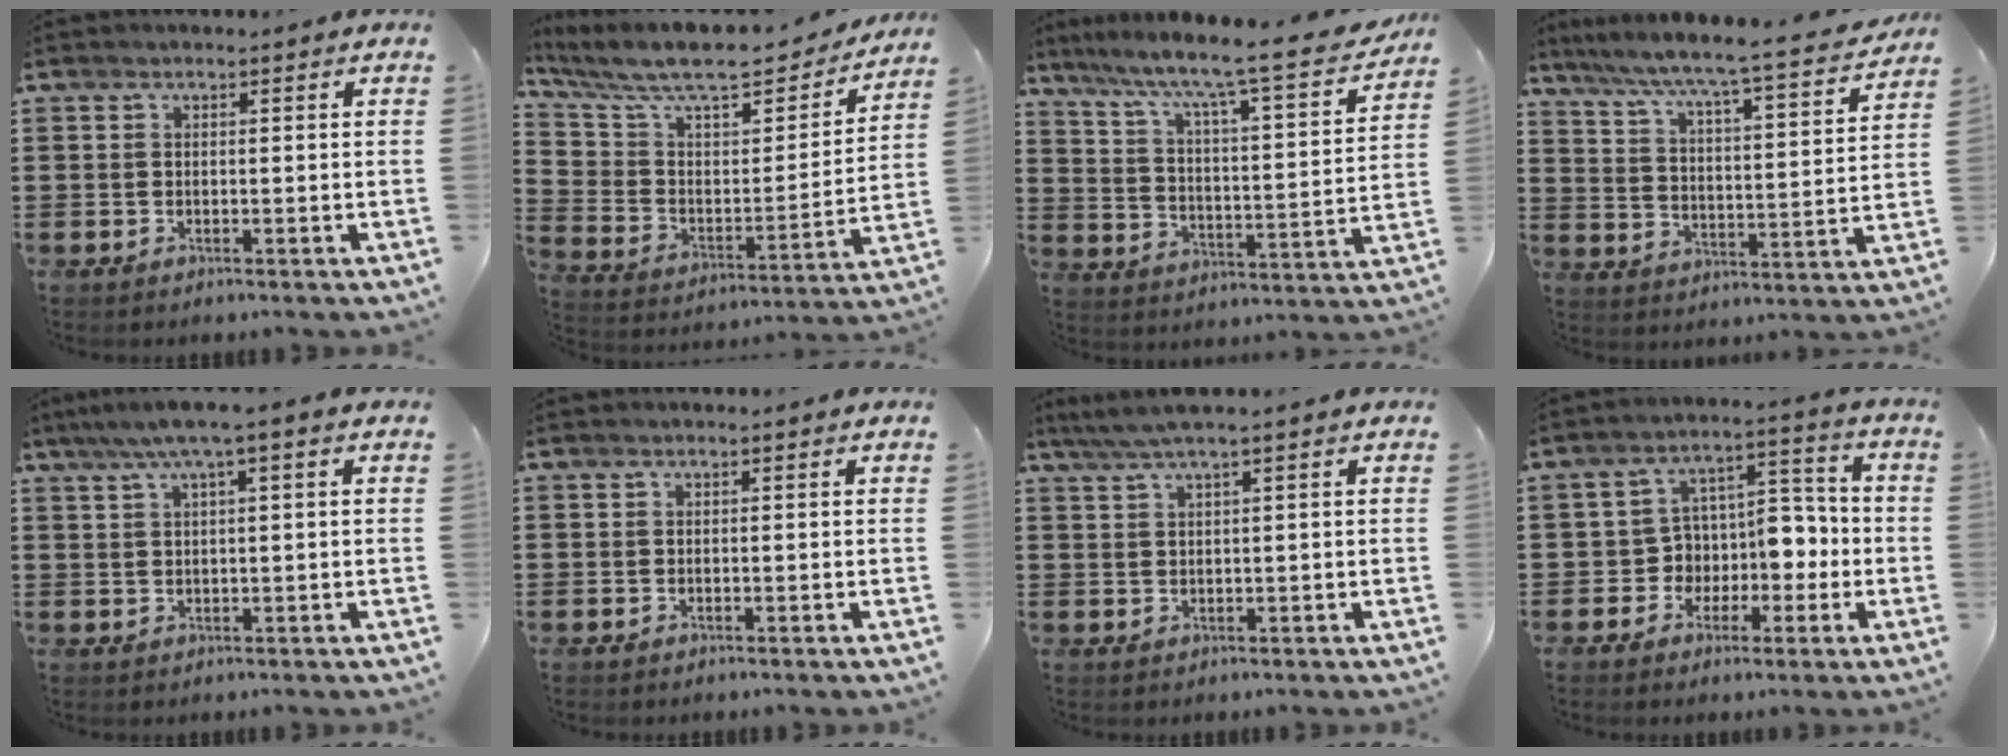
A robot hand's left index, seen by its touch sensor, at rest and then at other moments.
{"total": 9.4, "force": [7.9, 2.5, 4.5], "torque": [-0.121, -0.054, 0.134]}
{"total": 7.4, "force": [6.0, -0.1, 4.3], "torque": [-0.103, -0.056, 0.087]}
{"total": 5.5, "force": [4.9, -0.6, 2.5], "torque": [-0.073, -0.047, 0.070]}
{"total": 3.3, "force": [1.3, 0.1, 3.1], "torque": [-0.061, 0.001, 0.021]}
{"total": 0.0}
{"total": 2.4, "force": [1.2, -0.2, 2.1], "torque": [-0.042, -0.002, 0.020]}
{"total": 6.4, "force": [-1.1, 5.8, 2.5], "torque": [-0.057, 0.001, -0.019]}